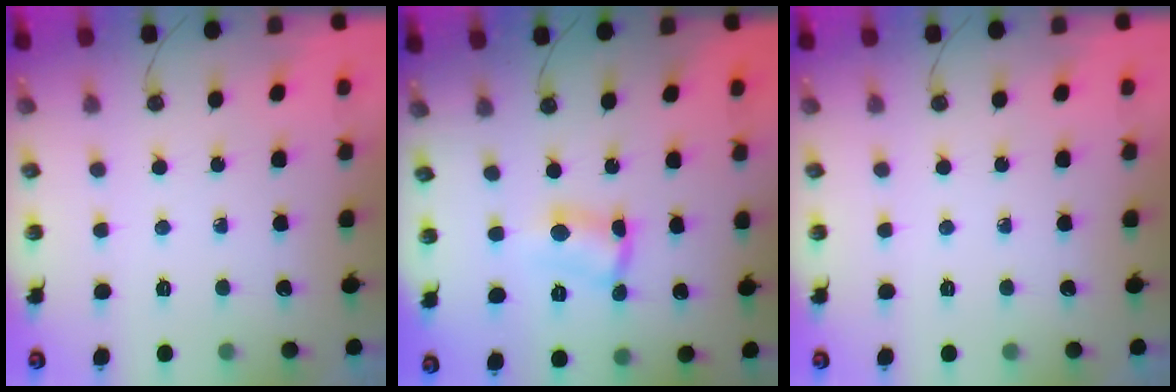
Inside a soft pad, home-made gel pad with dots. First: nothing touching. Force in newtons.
{"total": 2.8, "press": 2.8, "slide": 0.6}
{"total": 0.0}